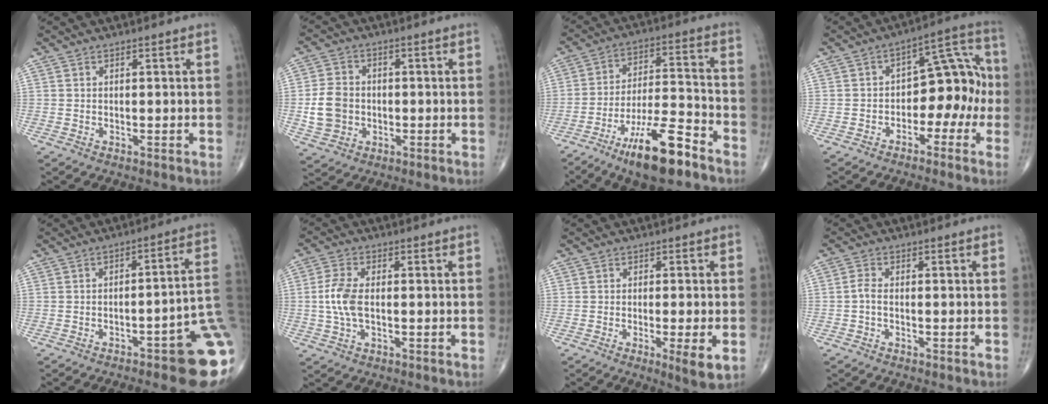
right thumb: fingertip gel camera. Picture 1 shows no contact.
{"total": 7.9, "force": [-1.0, 6.5, 4.3], "torque": [-0.070, 0.012, -0.017]}
{"total": 15.3, "force": [-9.9, 4.0, 11.0], "torque": [-0.186, 0.066, -0.171]}
{"total": 11.1, "force": [-2.6, 7.0, 8.2], "torque": [-0.062, 0.051, -0.047]}
{"total": 15.9, "force": [-6.5, 3.6, 14.1], "torque": [-0.112, 0.044, -0.080]}
{"total": 6.1, "force": [-0.2, 3.0, 5.3], "torque": [-0.125, 0.008, -0.008]}
{"total": 5.3, "force": [-1.4, 0.6, 5.0], "torque": [-0.080, -0.014, -0.024]}
{"total": 1.7, "force": [-0.5, 0.7, 1.5], "torque": [-0.030, 0.004, -0.014]}